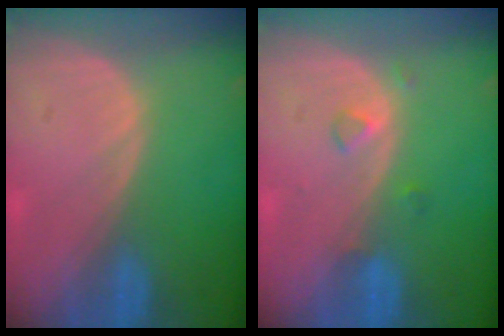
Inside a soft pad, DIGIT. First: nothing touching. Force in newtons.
{"total": 1.8, "press": 1.8, "slide": 0.1}